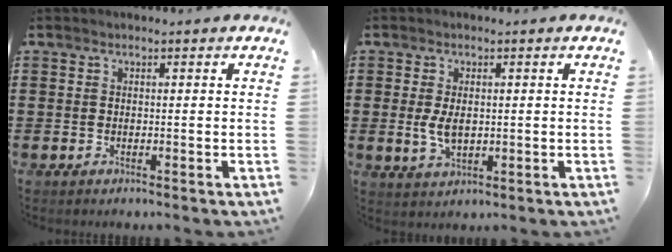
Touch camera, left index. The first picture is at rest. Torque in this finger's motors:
{"motor_torque": [0.52, 0.50, 0.28, 0.10]}